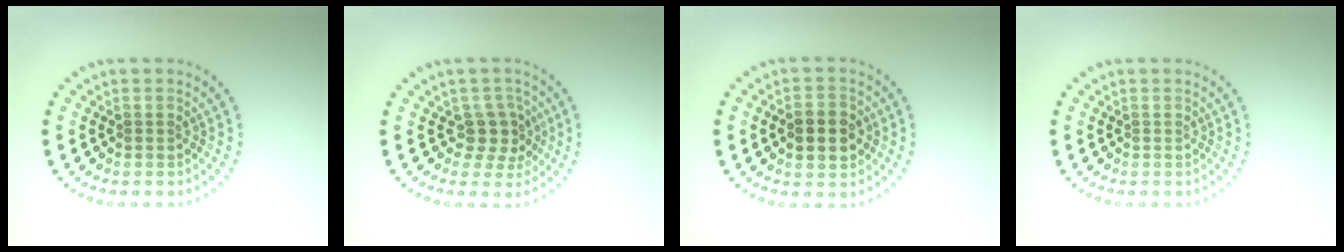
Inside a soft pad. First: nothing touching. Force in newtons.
{"total": 2.7, "press": 2.1, "slide": 1.6}
{"total": 3.6, "press": 3.6, "slide": 0.1}
{"total": 0.0}